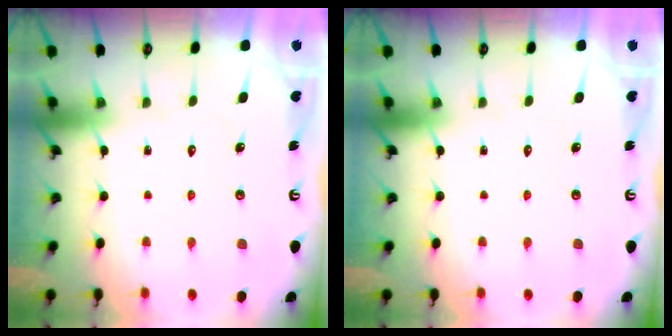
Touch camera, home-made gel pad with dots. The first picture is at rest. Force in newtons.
{"total": 0.0}